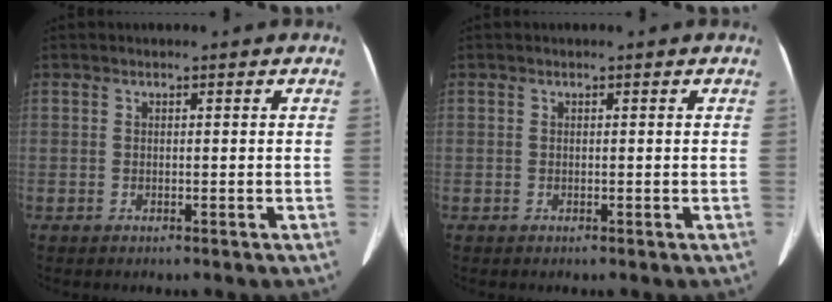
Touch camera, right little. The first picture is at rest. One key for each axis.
{"total": 0.0}